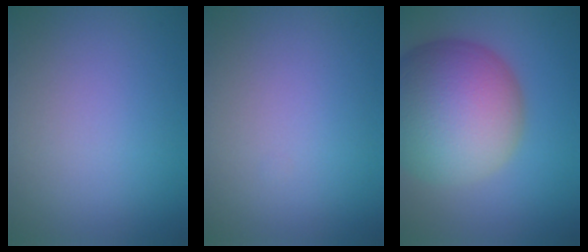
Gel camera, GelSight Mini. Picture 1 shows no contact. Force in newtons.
{"total": 0.0}
{"total": 14.3, "press": 14.3, "slide": 0.9}